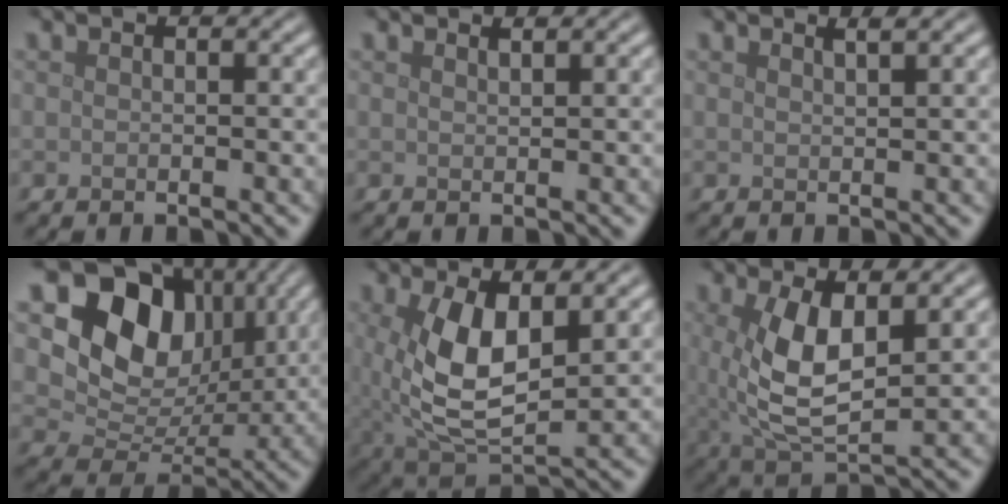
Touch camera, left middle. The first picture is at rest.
{"total": 0.9, "force": [0.8, 0.2, 0.4], "torque": [0.000, 0.001, 0.011]}
{"total": 1.5, "force": [1.1, 0.4, 0.9], "torque": [-0.002, 0.002, 0.009]}
{"total": 11.2, "force": [4.2, 8.3, 6.3], "torque": [-0.113, -0.005, 0.069]}
{"total": 7.6, "force": [1.3, 3.7, 6.6], "torque": [-0.148, -0.012, 0.029]}
{"total": 6.5, "force": [1.1, 2.8, 5.8], "torque": [-0.130, -0.008, 0.024]}